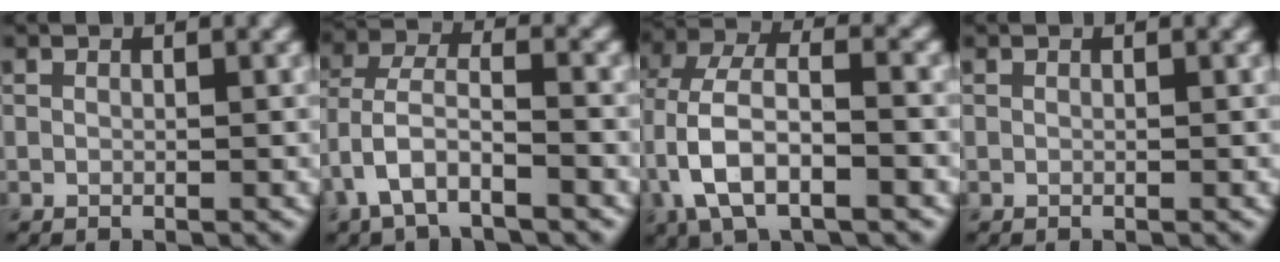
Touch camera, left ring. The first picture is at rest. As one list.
[{"total": 5.2, "force": [-2.7, 2.3, 3.8], "torque": [-0.078, 0.005, -0.060]}, {"total": 8.6, "force": [-2.2, 4.6, 6.9], "torque": [-0.141, 0.011, -0.048]}, {"total": 0.0}]